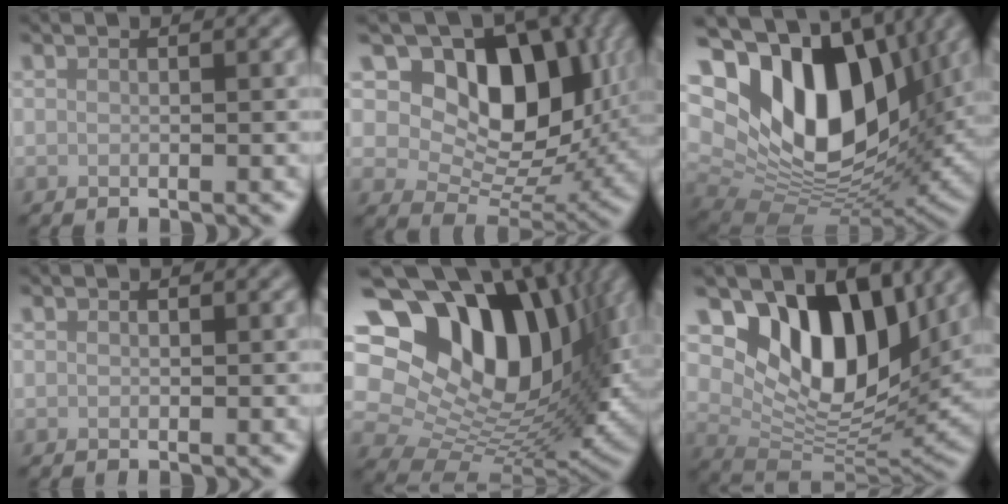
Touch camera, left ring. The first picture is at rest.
{"total": 11.8, "force": [4.0, 8.1, 7.7], "torque": [-0.109, -0.010, 0.065]}
{"total": 18.8, "force": [5.6, 11.7, 13.6], "torque": [-0.242, 0.001, 0.111]}
{"total": 0.0}
{"total": 18.8, "force": [6.1, 12.4, 12.7], "torque": [-0.235, 0.024, 0.112]}
{"total": 10.7, "force": [5.2, 6.2, 7.0], "torque": [-0.109, -0.014, 0.090]}